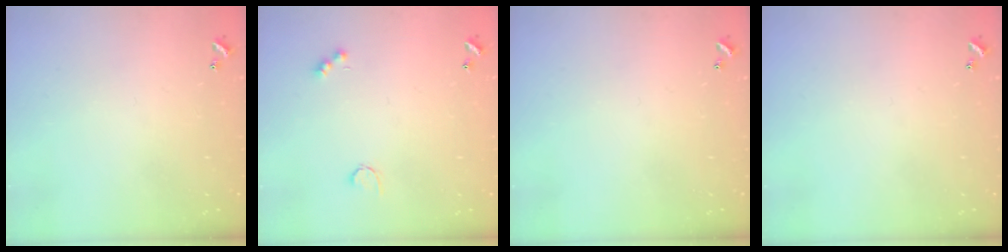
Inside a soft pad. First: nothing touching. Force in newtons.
{"total": 4.4, "press": 4.3, "slide": 0.9}
{"total": 0.0}
{"total": 0.0}